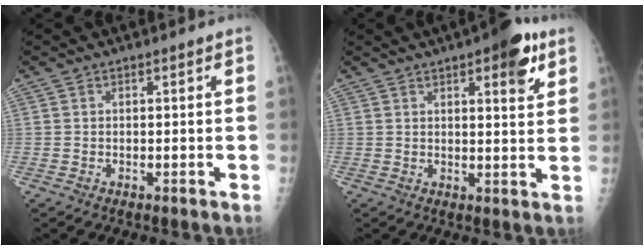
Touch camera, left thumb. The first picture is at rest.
{"total": 8.4, "force": [4.4, 2.6, 6.7], "torque": [-0.073, -0.016, 0.053]}